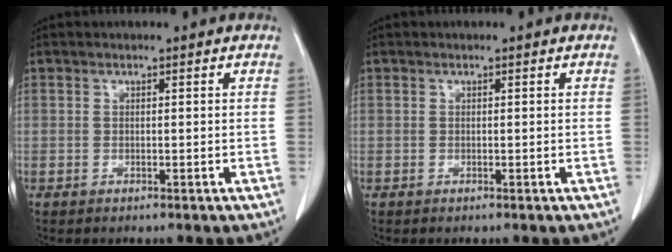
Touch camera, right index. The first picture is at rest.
{"total": 0.0}